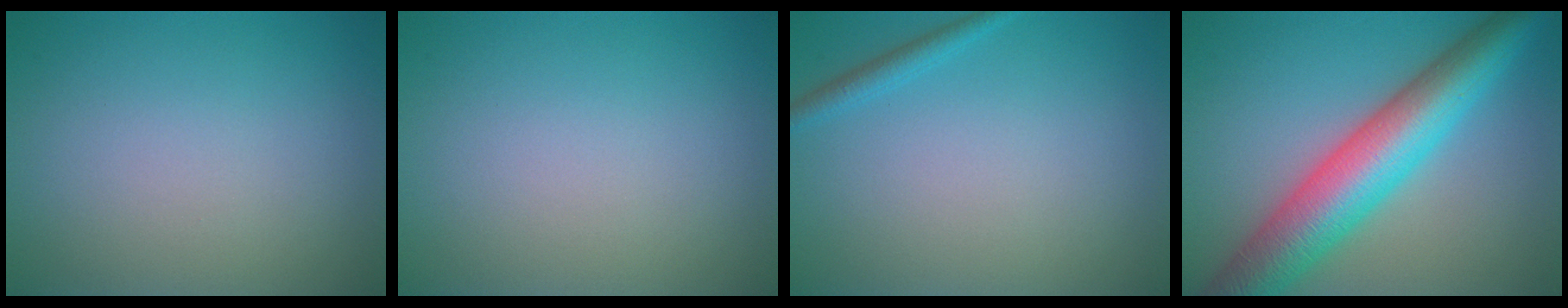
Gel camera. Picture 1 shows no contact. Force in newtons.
{"total": 0.0}
{"total": 1.3, "press": 1.3, "slide": 0.1}
{"total": 9.7, "press": 9.7, "slide": 0.3}